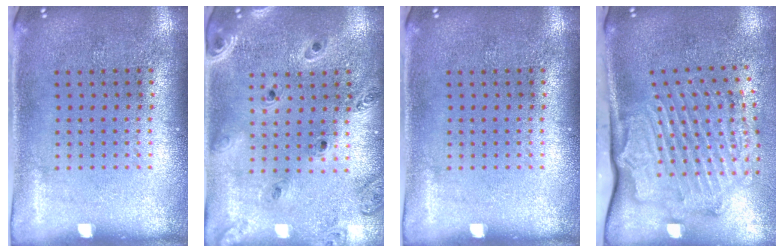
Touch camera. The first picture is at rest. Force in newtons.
{"total": 1.4, "press": 1.4, "slide": 0.1}
{"total": 0.0}
{"total": 2.4, "press": 2.2, "slide": 0.9}